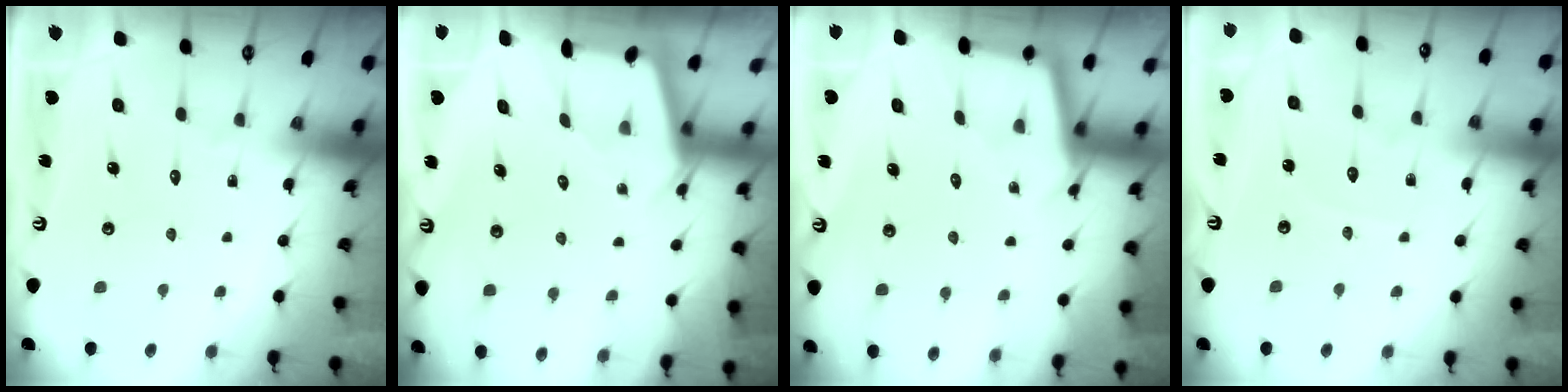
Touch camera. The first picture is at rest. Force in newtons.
{"total": 2.4, "press": 2.4, "slide": 0.3}
{"total": 2.9, "press": 2.9, "slide": 0.3}
{"total": 3.0, "press": 3.0, "slide": 0.3}